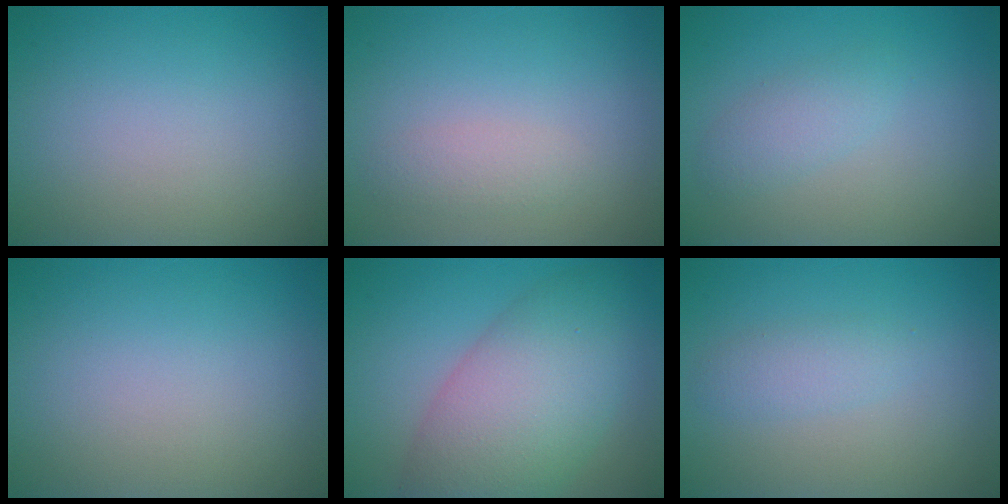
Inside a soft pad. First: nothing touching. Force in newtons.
{"total": 1.4, "press": 1.4, "slide": 0.1}
{"total": 1.8, "press": 1.8, "slide": 0.0}
{"total": 0.0}
{"total": 8.8, "press": 8.8, "slide": 0.3}
{"total": 1.7, "press": 1.7, "slide": 0.0}